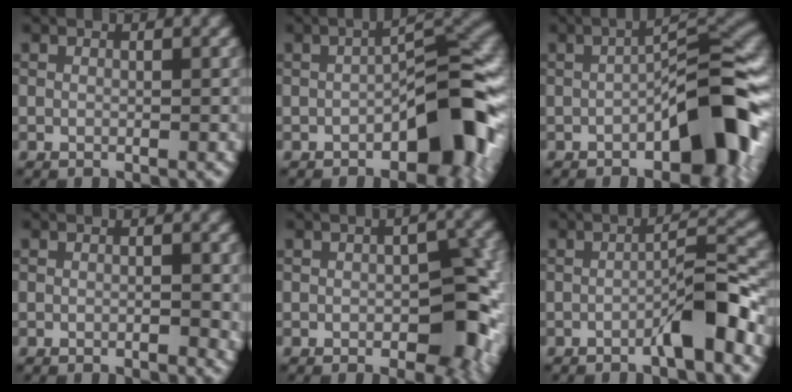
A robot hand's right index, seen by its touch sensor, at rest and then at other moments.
{"total": 7.8, "force": [-3.1, 3.1, 6.5], "torque": [-0.070, 0.024, -0.055]}
{"total": 8.8, "force": [-3.2, 2.9, 7.6], "torque": [-0.089, 0.026, -0.058]}
{"total": 1.1, "force": [-0.4, 0.3, 1.0], "torque": [-0.014, 0.001, -0.004]}
{"total": 6.2, "force": [-1.1, 3.1, 5.3], "torque": [-0.060, 0.001, -0.015]}
{"total": 4.3, "force": [-2.1, 0.5, 3.7], "torque": [-0.057, 0.018, -0.039]}